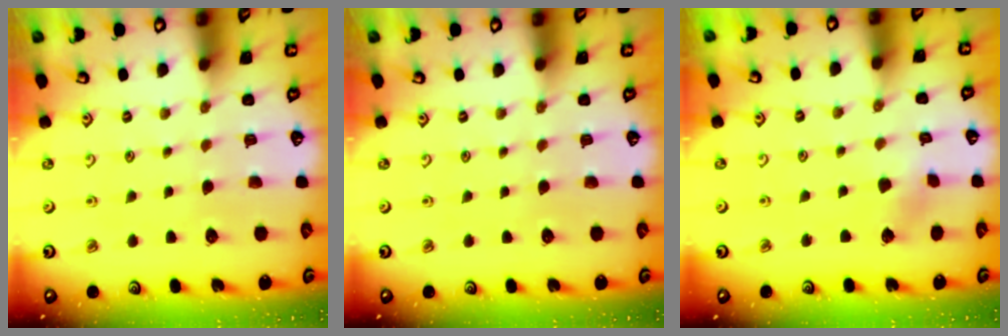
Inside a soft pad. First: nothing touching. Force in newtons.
{"total": 0.0}
{"total": 2.9, "press": 2.9, "slide": 0.7}